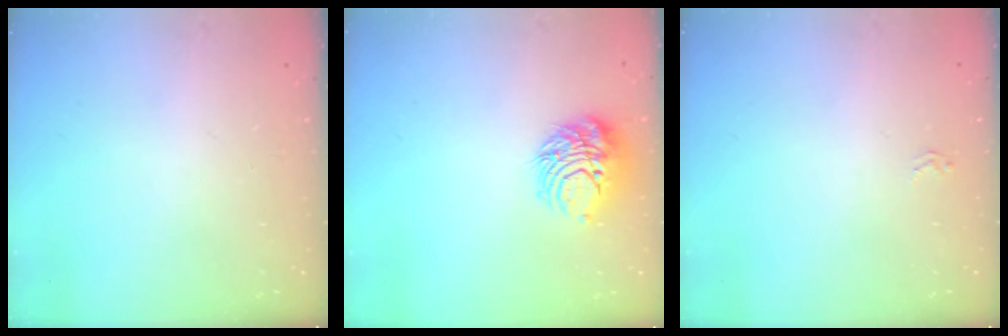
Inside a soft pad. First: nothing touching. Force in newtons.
{"total": 12.1, "press": 12.1, "slide": 0.7}
{"total": 1.6, "press": 1.6, "slide": 0.4}